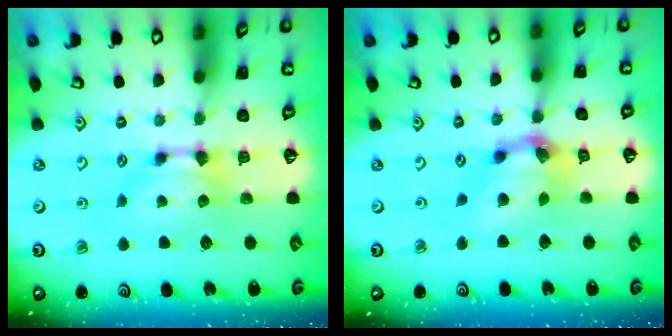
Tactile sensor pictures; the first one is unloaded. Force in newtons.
{"total": 6.2, "press": 5.7, "slide": 2.4}